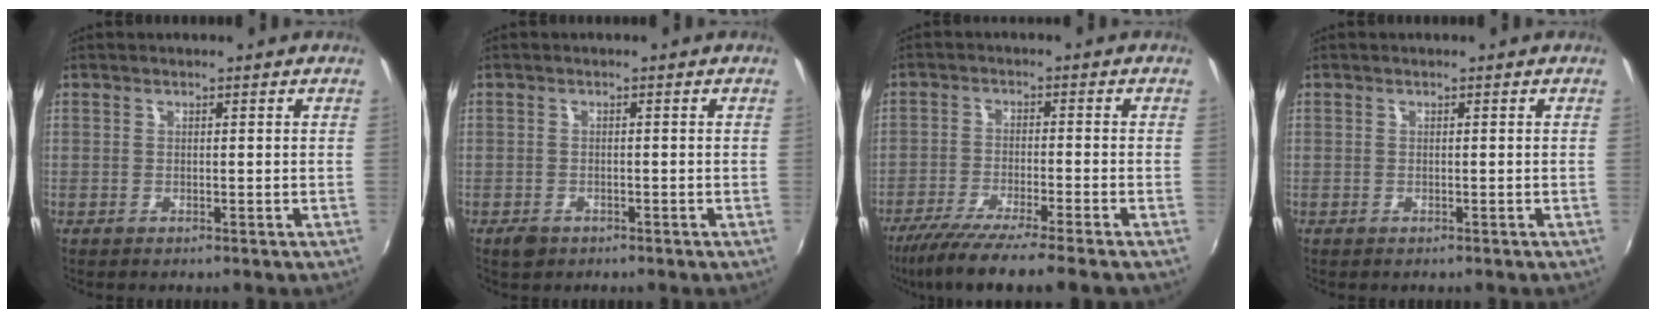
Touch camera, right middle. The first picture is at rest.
{"total": 2.4, "force": [-1.5, 1.5, 0.9], "torque": [-0.022, -0.003, -0.026]}
{"total": 11.1, "force": [-9.2, -0.8, 6.2], "torque": [-0.128, -0.033, -0.151]}
{"total": 0.0}